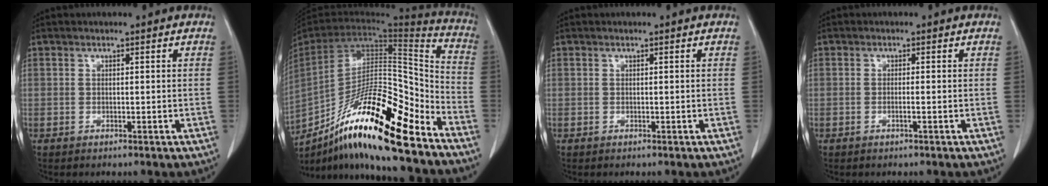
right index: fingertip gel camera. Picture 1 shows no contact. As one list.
[{"total": 24.5, "force": [-16.3, 3.2, 18.0], "torque": [-0.297, -0.017, -0.287]}, {"total": 0.0}, {"total": 0.9, "force": [-0.4, -0.1, 0.8], "torque": [-0.015, 0.001, -0.006]}]